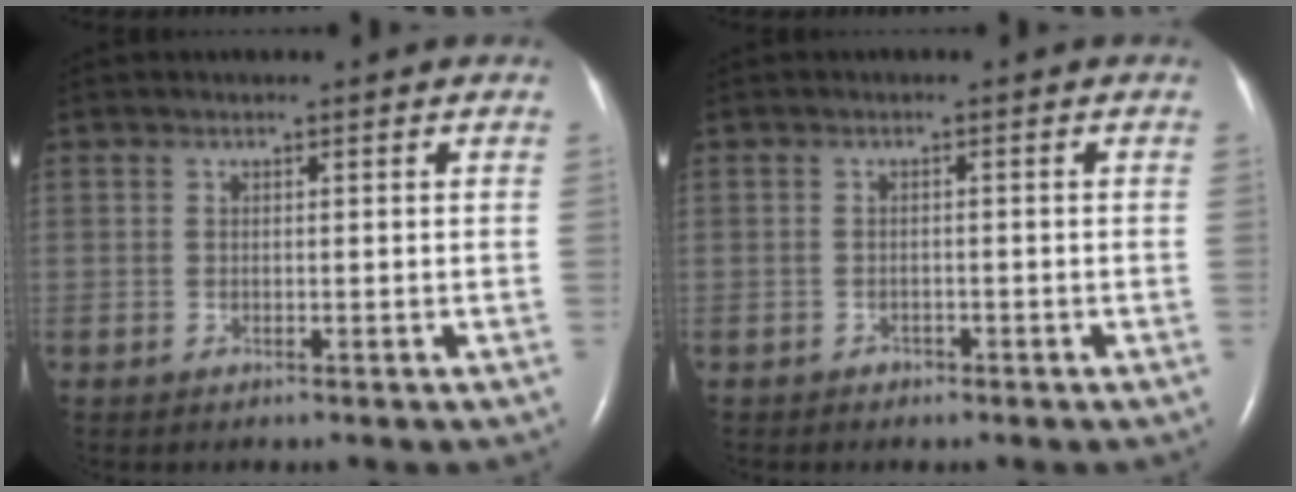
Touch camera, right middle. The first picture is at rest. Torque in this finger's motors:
{"motor_torque": [0.04, -0.02, -0.01, 0.00]}